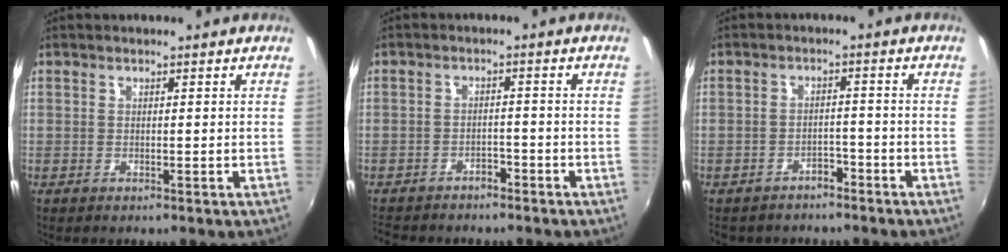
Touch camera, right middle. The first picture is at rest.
{"total": 6.4, "force": [-5.6, 2.6, 1.7], "torque": [-0.050, -0.005, -0.085]}
{"total": 5.1, "force": [-4.0, 2.8, 1.3], "torque": [-0.034, 0.004, -0.055]}